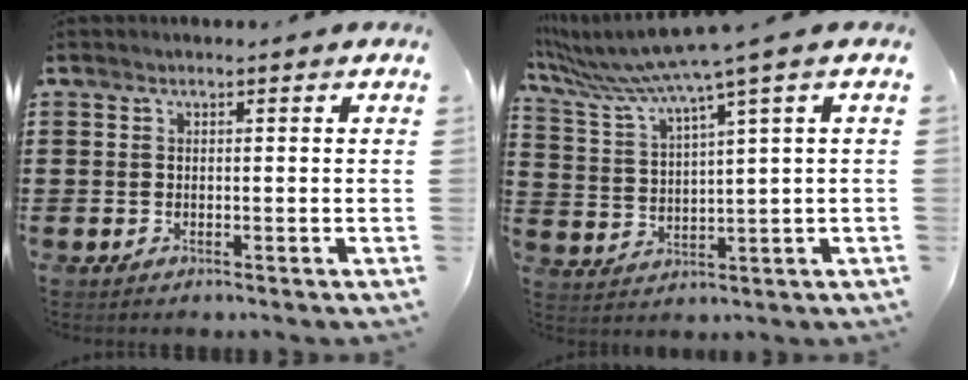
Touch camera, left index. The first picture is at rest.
{"total": 6.2, "force": [4.6, -0.8, 4.1], "torque": [-0.108, -0.039, 0.072]}